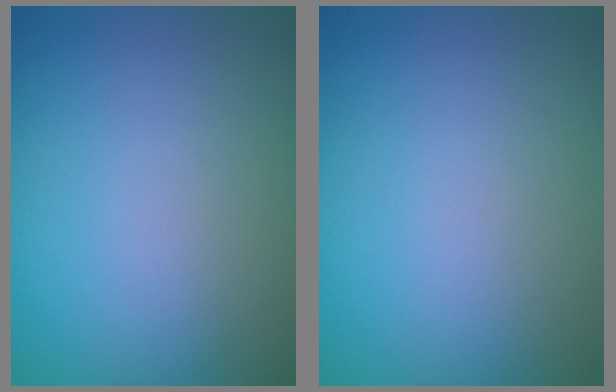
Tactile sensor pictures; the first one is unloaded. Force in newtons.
{"total": 0.0}